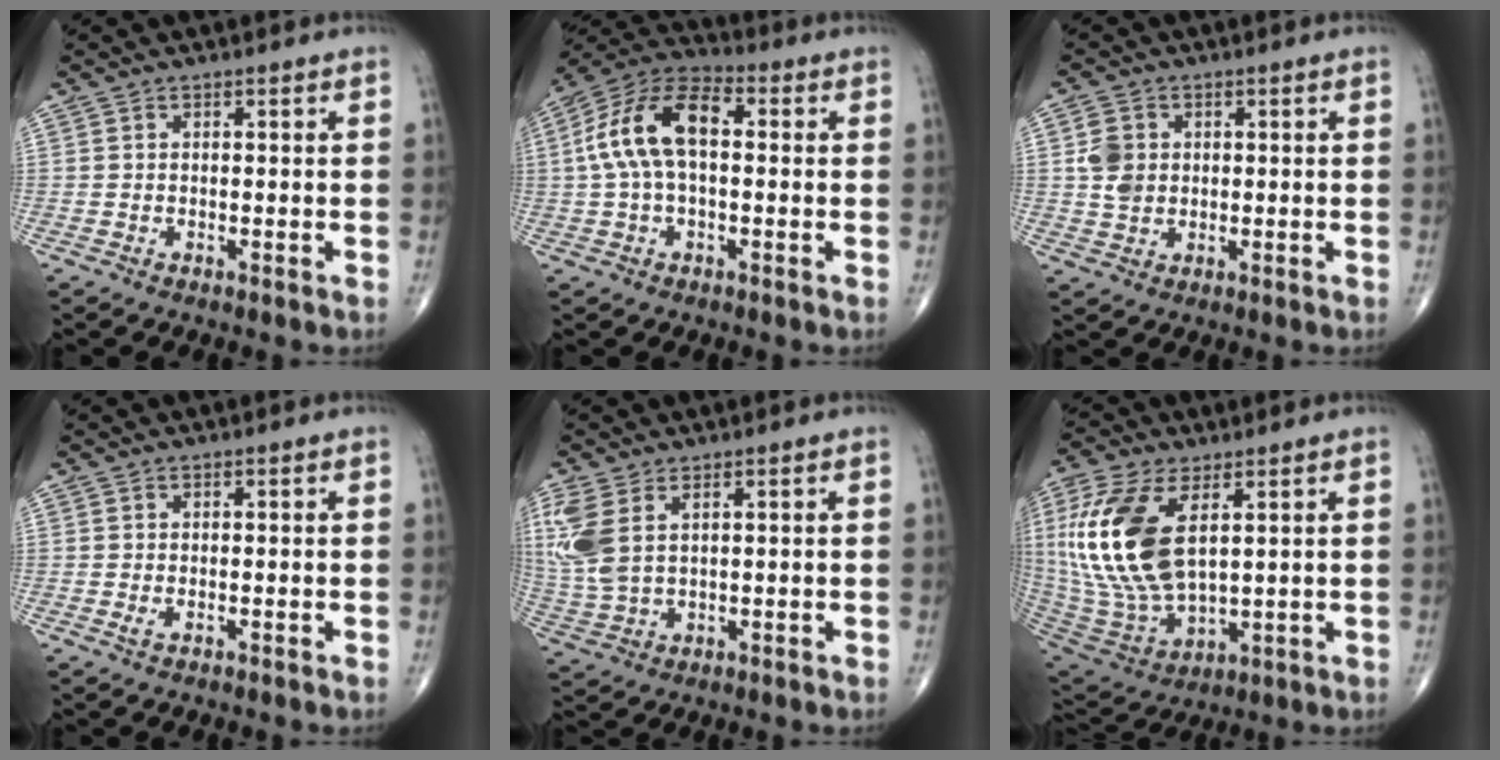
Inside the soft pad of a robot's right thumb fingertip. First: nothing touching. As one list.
[{"total": 13.9, "force": [1.4, 7.4, 11.6], "torque": [-0.230, 0.039, 0.015]}, {"total": 4.9, "force": [0.7, 4.0, 2.7], "torque": [-0.038, 0.000, 0.015]}, {"total": 0.7, "force": [-0.1, 0.3, 0.6], "torque": [-0.013, 0.000, -0.001]}, {"total": 9.1, "force": [3.2, 4.8, 7.0], "torque": [-0.185, 0.000, 0.079]}, {"total": 20.9, "force": [5.2, 10.7, 17.2], "torque": [-0.376, -0.026, 0.108]}]